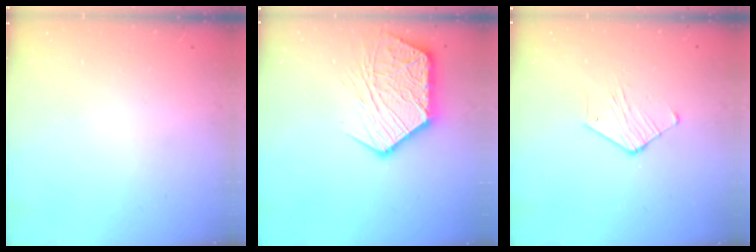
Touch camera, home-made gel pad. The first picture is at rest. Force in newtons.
{"total": 16.0, "press": 16.0, "slide": 1.3}
{"total": 4.3, "press": 4.3, "slide": 0.4}